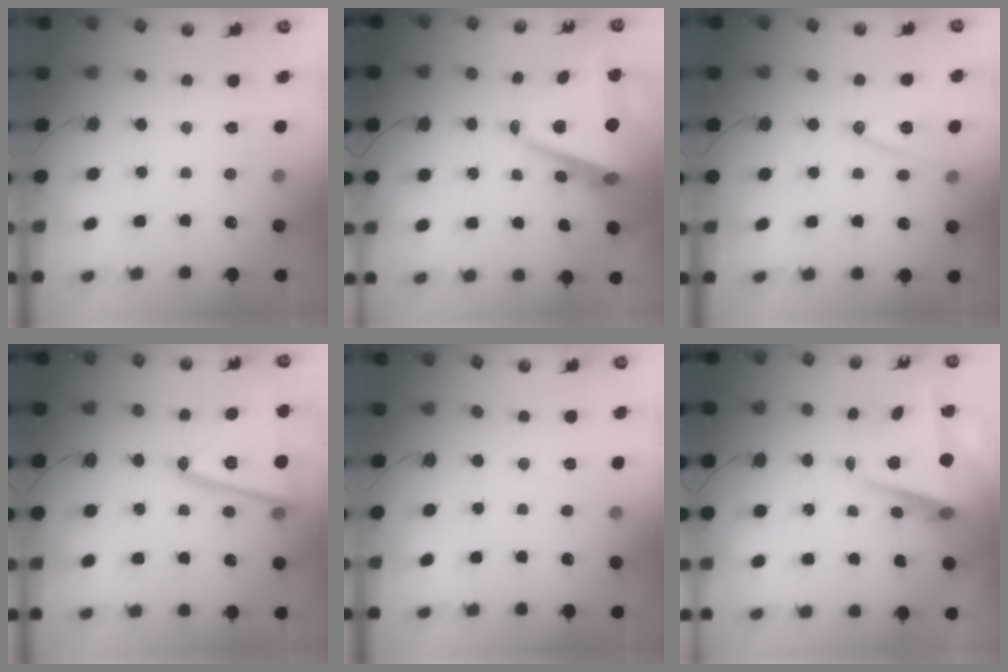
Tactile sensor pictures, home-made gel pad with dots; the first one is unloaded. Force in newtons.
{"total": 10.0, "press": 9.1, "slide": 4.3}
{"total": 11.8, "press": 11.3, "slide": 3.2}
{"total": 19.7, "press": 19.7, "slide": 1.4}
{"total": 4.3, "press": 3.3, "slide": 2.8}
{"total": 8.0, "press": 7.8, "slide": 1.7}